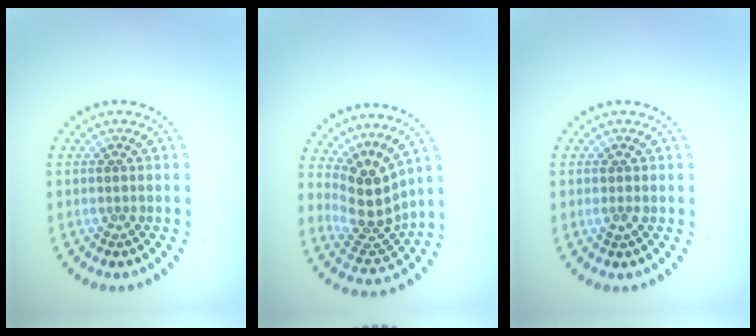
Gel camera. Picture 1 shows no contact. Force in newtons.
{"total": 4.0, "press": 3.1, "slide": 2.6}
{"total": 0.8, "press": 0.8, "slide": 0.1}